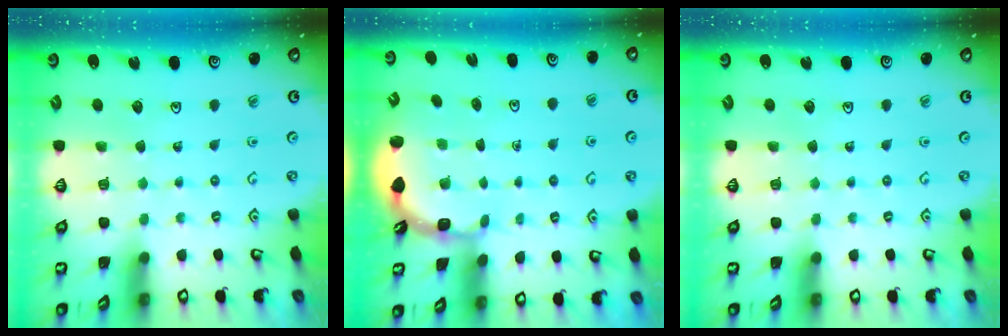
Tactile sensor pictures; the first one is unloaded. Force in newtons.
{"total": 2.3, "press": 2.1, "slide": 0.9}
{"total": 0.0}